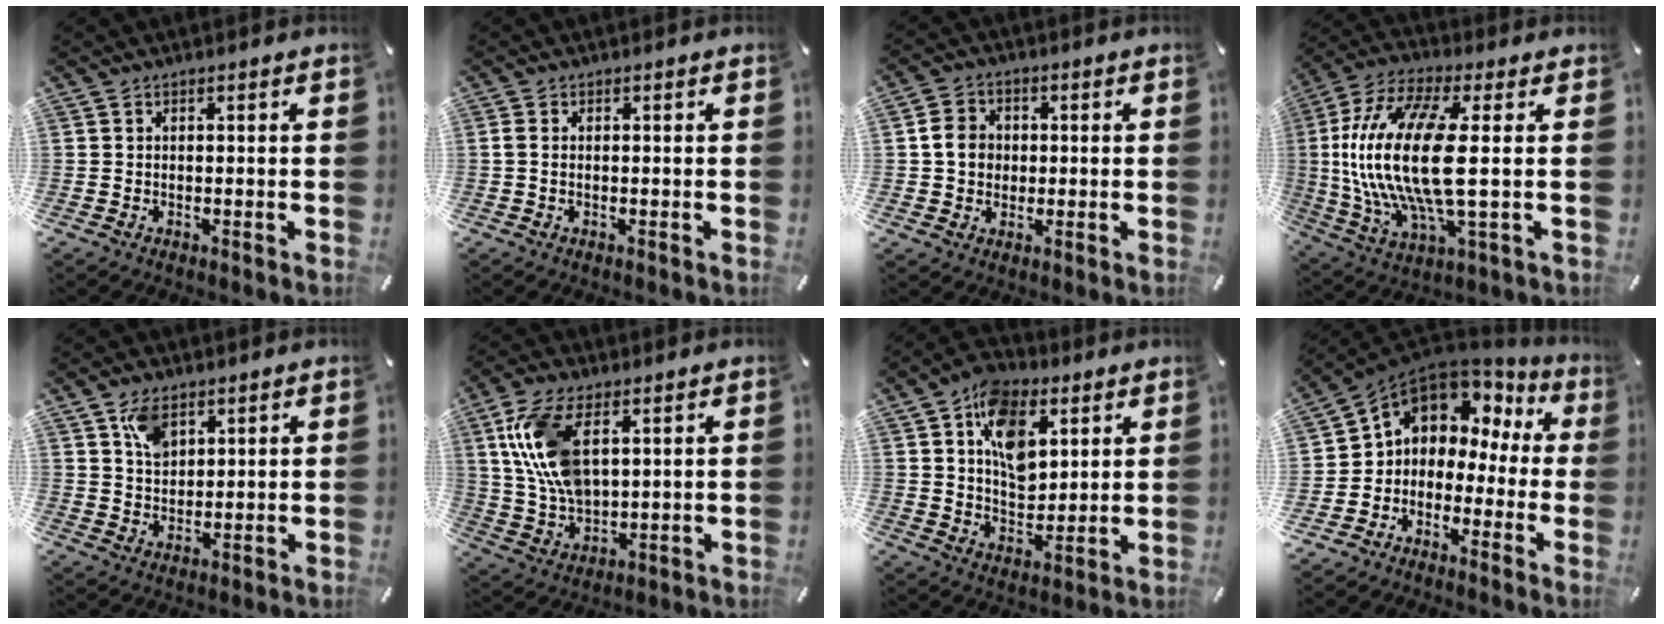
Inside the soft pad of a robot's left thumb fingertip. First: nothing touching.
{"total": 1.1, "force": [0.0, 0.5, 1.0], "torque": [-0.019, 0.002, -0.002]}
{"total": 5.9, "force": [0.2, 5.5, 2.2], "torque": [-0.033, 0.012, 0.004]}
{"total": 20.2, "force": [1.1, 6.9, 19.0], "torque": [-0.417, -0.021, 0.011]}
{"total": 6.1, "force": [3.6, 3.9, 3.0], "torque": [-0.044, -0.005, 0.065]}
{"total": 13.3, "force": [4.6, 7.6, 9.9], "torque": [-0.240, -0.004, 0.080]}
{"total": 13.6, "force": [5.5, 9.4, 8.2], "torque": [-0.127, -0.007, 0.101]}
{"total": 6.1, "force": [2.3, 5.4, 1.6], "torque": [-0.049, -0.025, 0.042]}